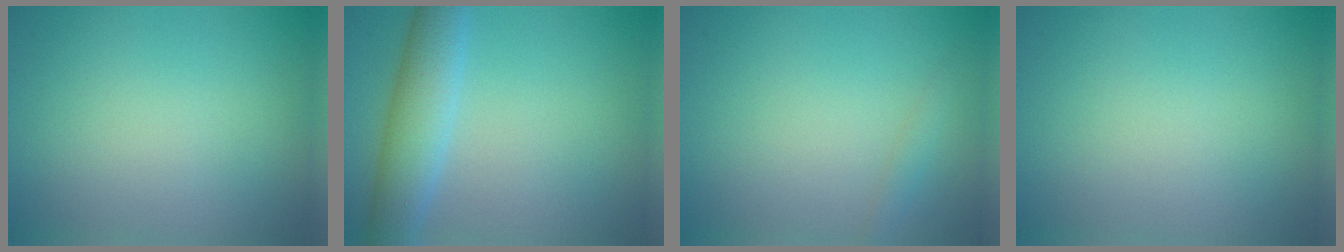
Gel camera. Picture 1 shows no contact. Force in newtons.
{"total": 5.0, "press": 5.0, "slide": 0.3}
{"total": 1.0, "press": 1.0, "slide": 0.0}
{"total": 0.0}